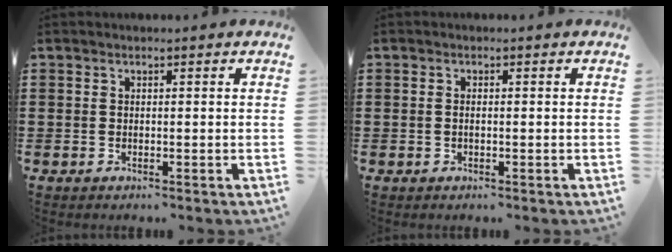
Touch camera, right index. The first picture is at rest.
{"total": 0.6, "force": [-0.1, 0.2, 0.5], "torque": [-0.013, -0.002, -0.002]}